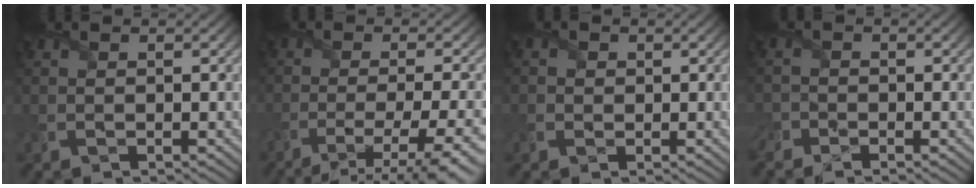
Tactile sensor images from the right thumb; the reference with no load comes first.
{"total": 8.8, "force": [-5.7, 1.4, 6.5], "torque": [-0.102, -0.008, -0.082]}
{"total": 1.2, "force": [0.0, 1.2, 0.1], "torque": [-0.010, 0.000, 0.001]}
{"total": 2.2, "force": [-2.0, 0.9, 0.4], "torque": [-0.011, -0.004, -0.042]}